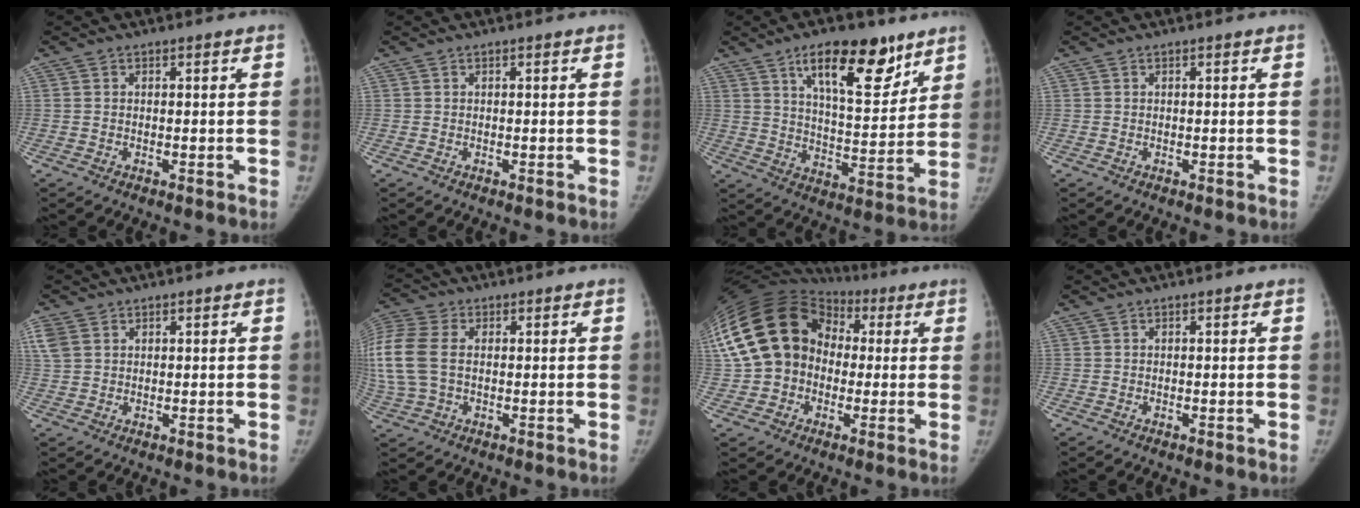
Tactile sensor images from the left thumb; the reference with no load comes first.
{"total": 0.0}
{"total": 16.5, "force": [9.8, 6.5, 11.5], "torque": [-0.135, -0.053, 0.158]}
{"total": 0.0}
{"total": 4.9, "force": [2.2, 3.4, 2.8], "torque": [-0.078, 0.011, 0.052]}
{"total": 14.2, "force": [1.1, 9.4, 10.5], "torque": [-0.282, 0.014, 0.023]}
{"total": 24.9, "force": [2.4, 20.3, 14.2], "torque": [-0.315, 0.068, 0.049]}
{"total": 0.0}